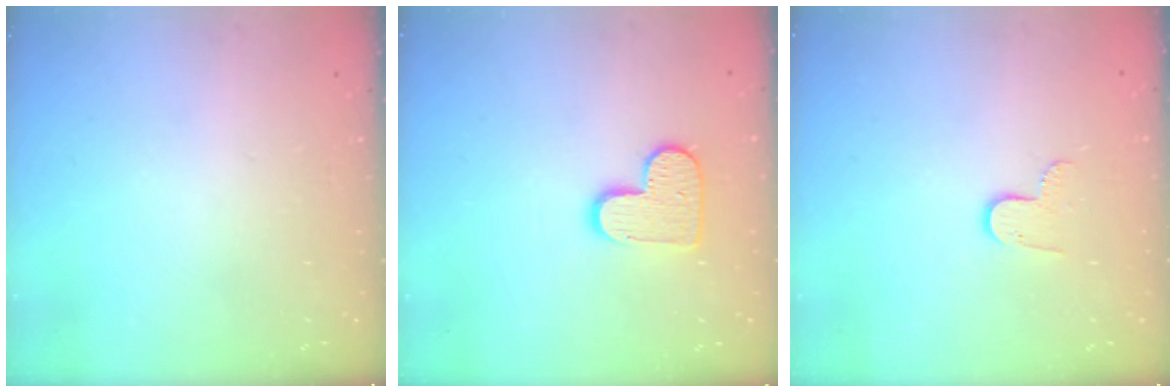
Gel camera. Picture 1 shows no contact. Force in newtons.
{"total": 10.1, "press": 10.1, "slide": 0.3}
{"total": 5.8, "press": 5.8, "slide": 0.5}